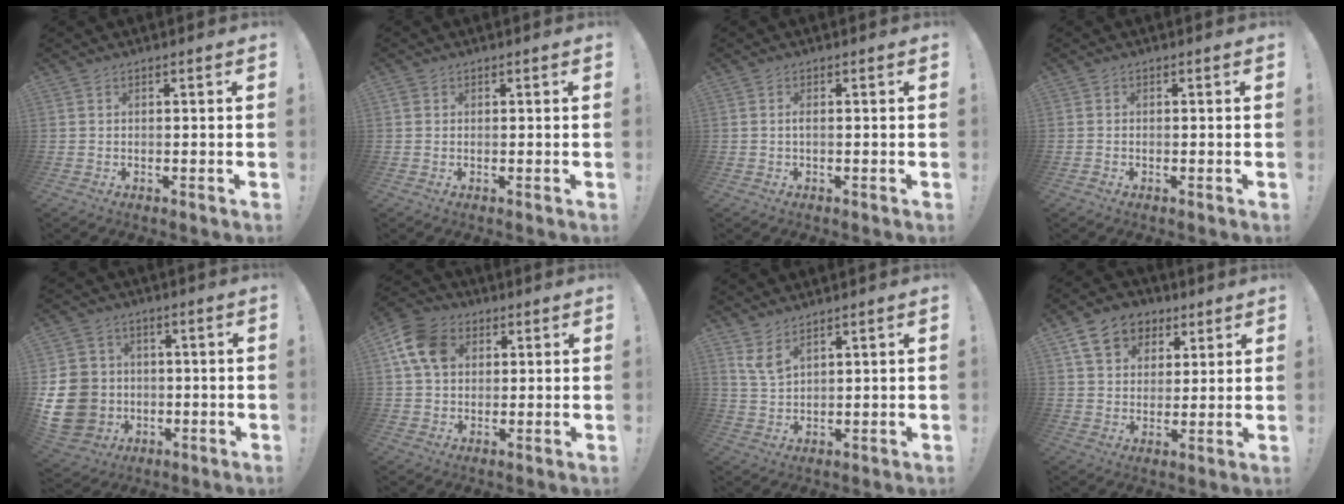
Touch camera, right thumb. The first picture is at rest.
{"total": 0.8, "force": [0.3, 0.7, 0.2], "torque": [-0.003, 0.000, 0.006]}
{"total": 1.0, "force": [-0.3, 0.2, 1.0], "torque": [-0.020, 0.003, -0.006]}
{"total": 0.7, "force": [-0.6, 0.2, 0.3], "torque": [-0.014, 0.004, -0.009]}
{"total": 16.3, "force": [-2.3, 14.2, 7.7], "torque": [-0.170, 0.021, -0.029]}
{"total": 12.6, "force": [4.1, 9.7, 6.9], "torque": [-0.120, -0.002, 0.083]}
{"total": 5.8, "force": [4.2, 2.4, 3.3], "torque": [-0.056, -0.023, 0.078]}
{"total": 12.4, "force": [6.3, 9.3, 5.2], "torque": [-0.072, -0.029, 0.124]}